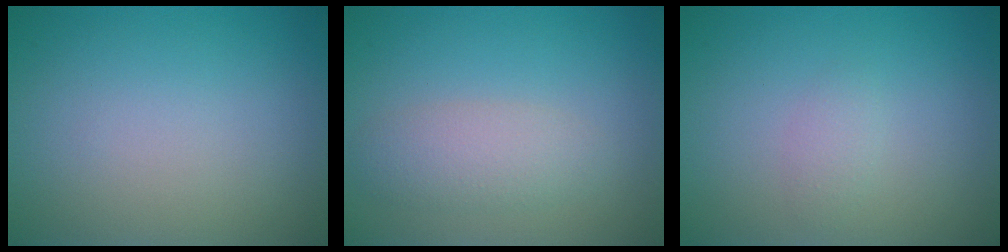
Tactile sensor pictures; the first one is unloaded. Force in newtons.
{"total": 2.7, "press": 2.7, "slide": 0.2}
{"total": 1.0, "press": 1.0, "slide": 0.1}